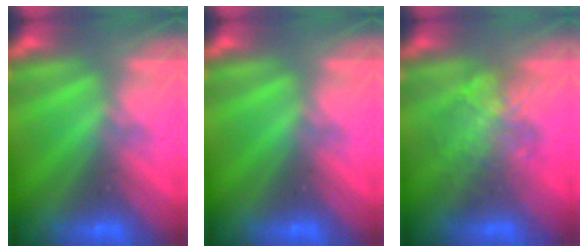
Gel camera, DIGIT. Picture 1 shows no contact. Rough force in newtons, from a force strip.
{"total": 0.0}
{"total": 2.3}